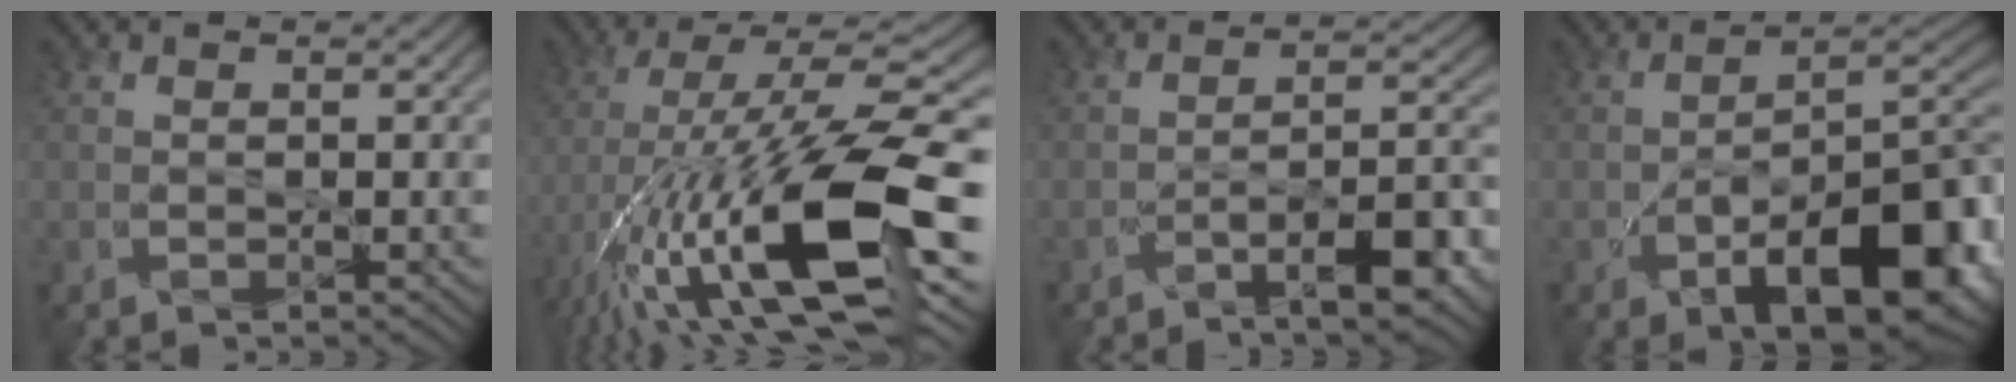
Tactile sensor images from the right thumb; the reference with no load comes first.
{"total": 18.7, "force": [-5.8, 5.6, 16.8], "torque": [-0.312, 0.013, -0.110]}
{"total": 9.3, "force": [-6.4, 1.9, 6.5], "torque": [-0.095, 0.008, -0.104]}
{"total": 15.3, "force": [-6.6, 7.0, 11.9], "torque": [-0.155, -0.025, -0.097]}